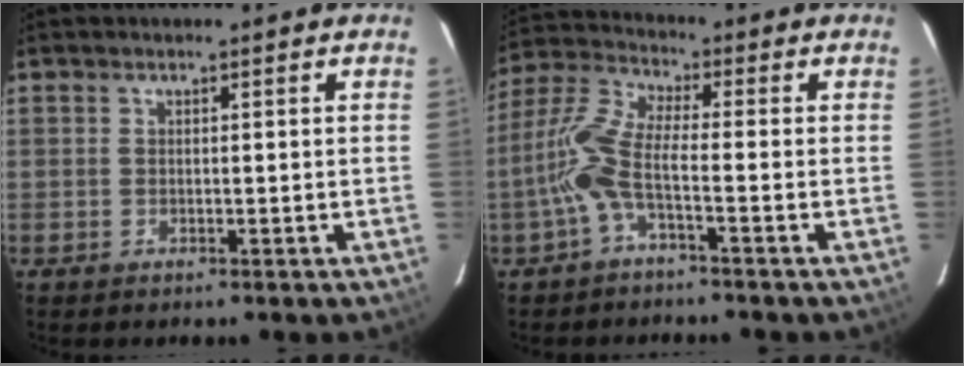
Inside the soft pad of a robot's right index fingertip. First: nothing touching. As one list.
[{"total": 7.7, "force": [-2.8, 1.2, 7.1], "torque": [-0.173, 0.010, -0.059]}]